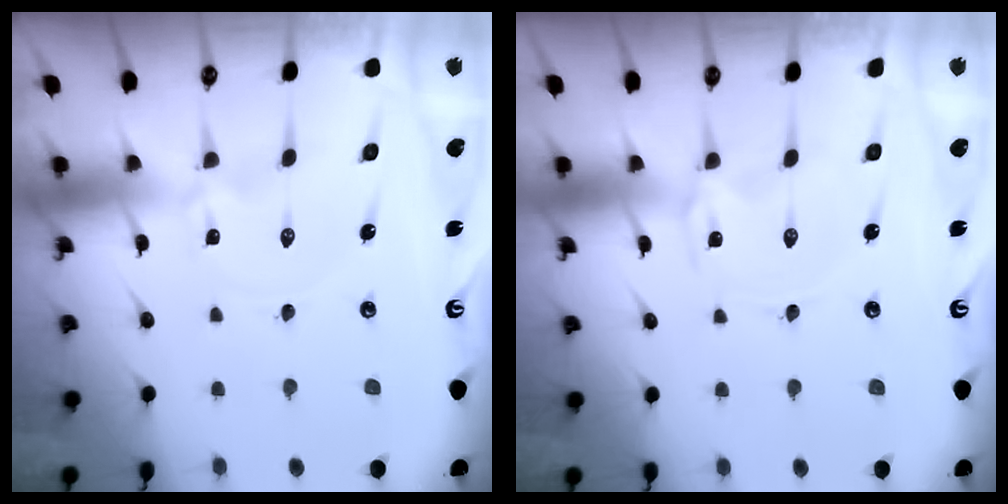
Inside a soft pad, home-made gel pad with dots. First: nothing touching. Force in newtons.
{"total": 0.0}